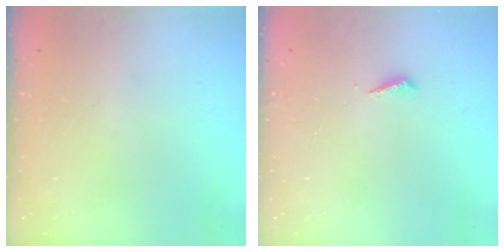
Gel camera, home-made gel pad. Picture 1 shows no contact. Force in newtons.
{"total": 2.0, "press": 2.0, "slide": 0.2}